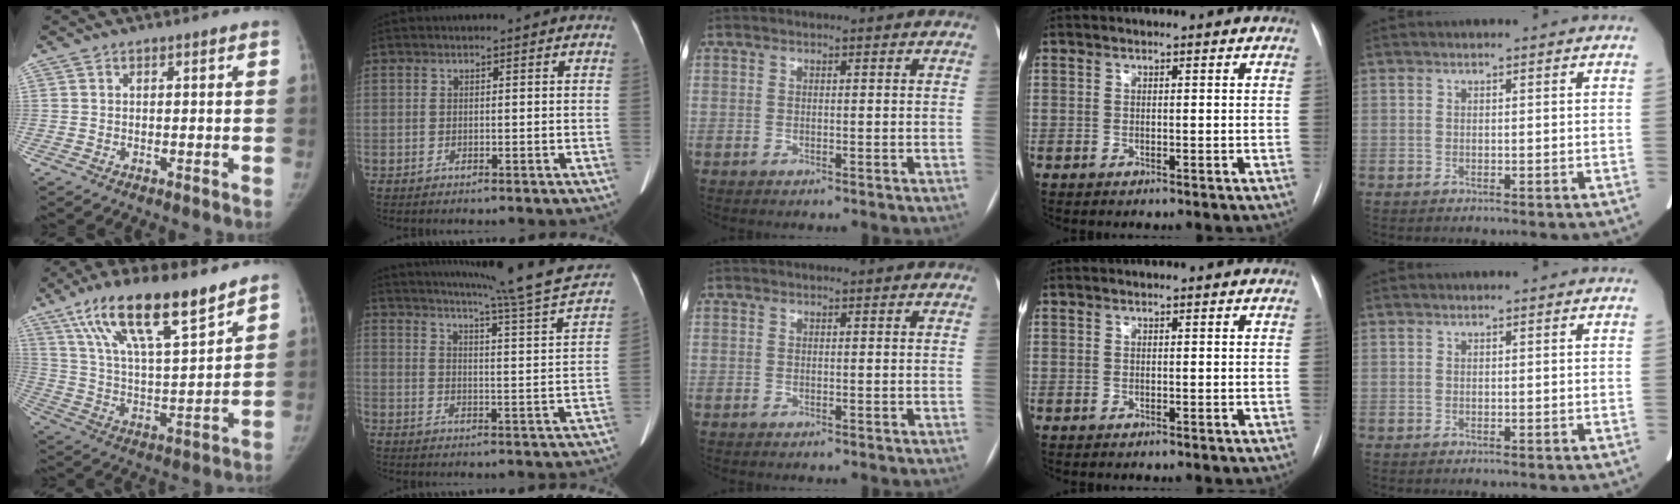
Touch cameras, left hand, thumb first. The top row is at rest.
{"thumb": {"total": 19.3, "force": [13.0, 5.0, 13.4], "torque": [-0.214, -0.047, 0.237]}, "index": {"total": 20.6, "force": [18.6, -1.5, 8.8], "torque": [-0.141, -0.056, 0.232]}}